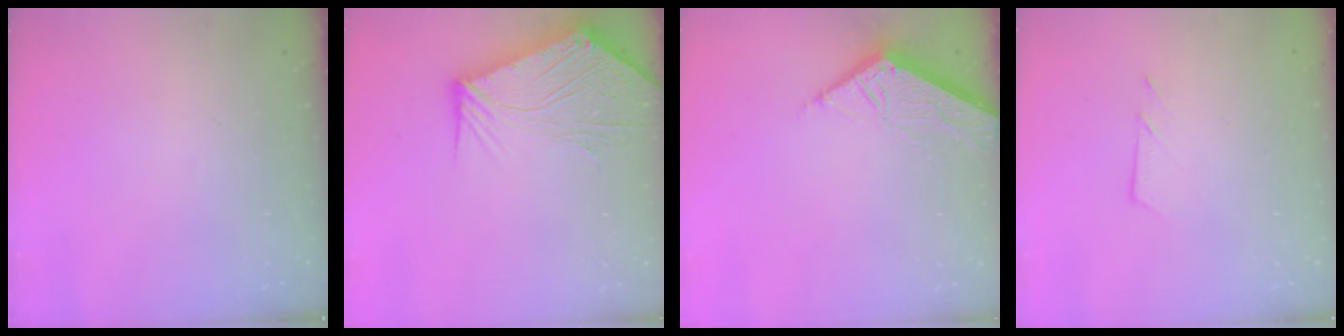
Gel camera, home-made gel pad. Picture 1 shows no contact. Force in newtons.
{"total": 15.8, "press": 15.7, "slide": 2.1}
{"total": 7.0, "press": 6.9, "slide": 0.4}
{"total": 4.2, "press": 4.2, "slide": 0.5}